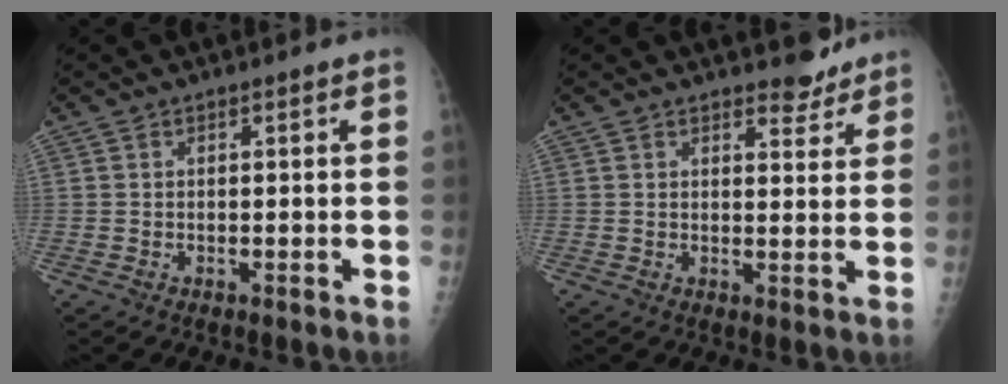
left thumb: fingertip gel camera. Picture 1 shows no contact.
{"total": 3.7, "force": [3.4, 1.4, 0.8], "torque": [0.006, -0.028, 0.043]}